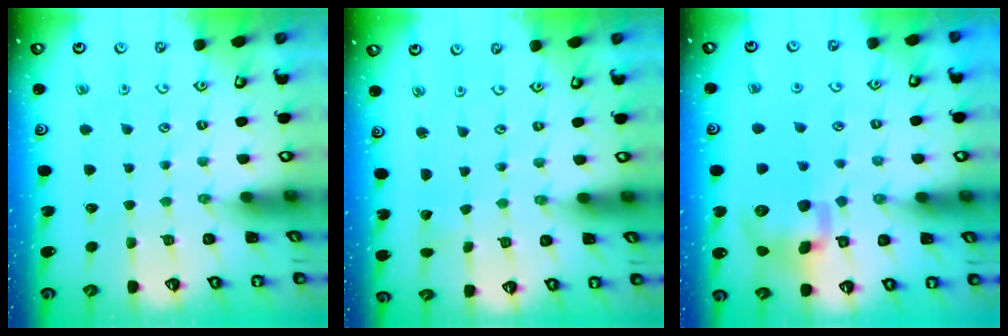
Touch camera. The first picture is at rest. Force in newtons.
{"total": 1.8, "press": 1.8, "slide": 0.1}
{"total": 14.4, "press": 14.3, "slide": 2.3}